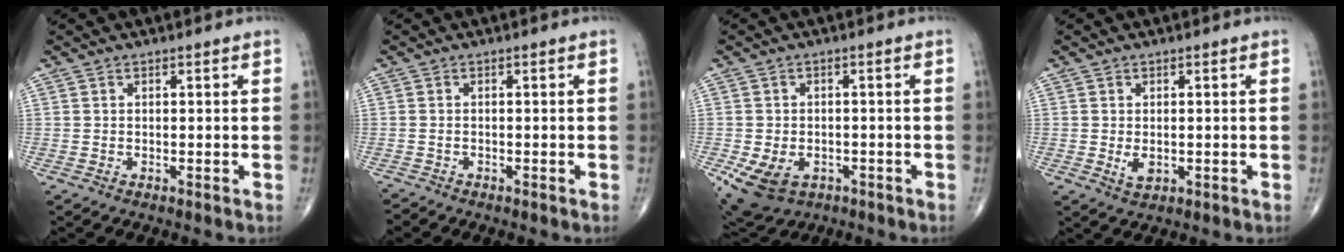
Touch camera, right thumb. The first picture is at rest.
{"total": 1.0, "force": [-1.0, 0.3, -0.2], "torque": [-0.001, -0.004, -0.020]}
{"total": 9.1, "force": [-3.7, 6.6, 5.2], "torque": [-0.095, 0.009, -0.048]}
{"total": 2.5, "force": [-0.2, 1.6, 1.9], "torque": [-0.030, -0.005, 0.001]}